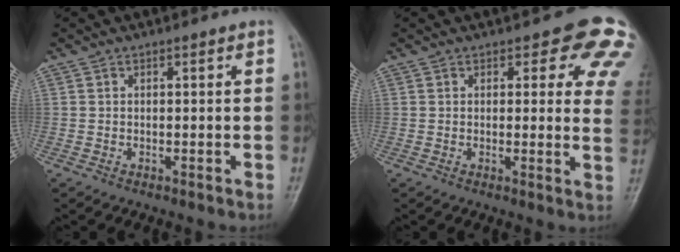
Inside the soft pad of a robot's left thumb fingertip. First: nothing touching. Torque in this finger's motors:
{"motor_torque": [2.64, 2.37, 1.38, -1.40, 0.26]}